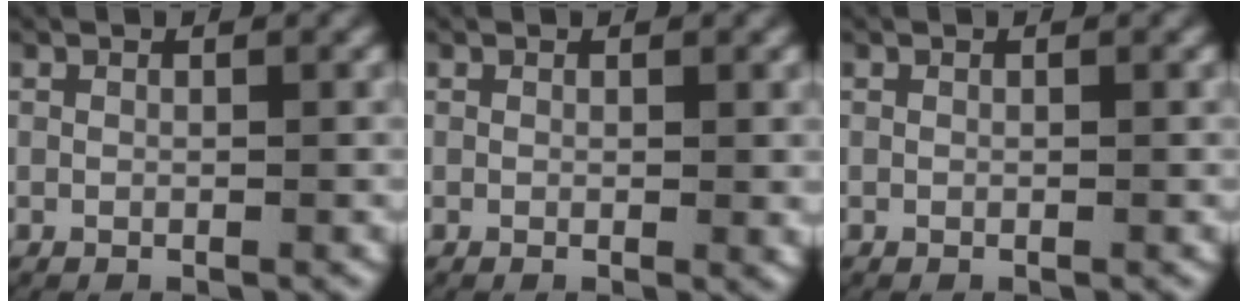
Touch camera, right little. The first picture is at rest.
{"total": 0.7, "force": [0.1, 0.2, 0.7], "torque": [-0.006, -0.004, 0.004]}
{"total": 0.0}